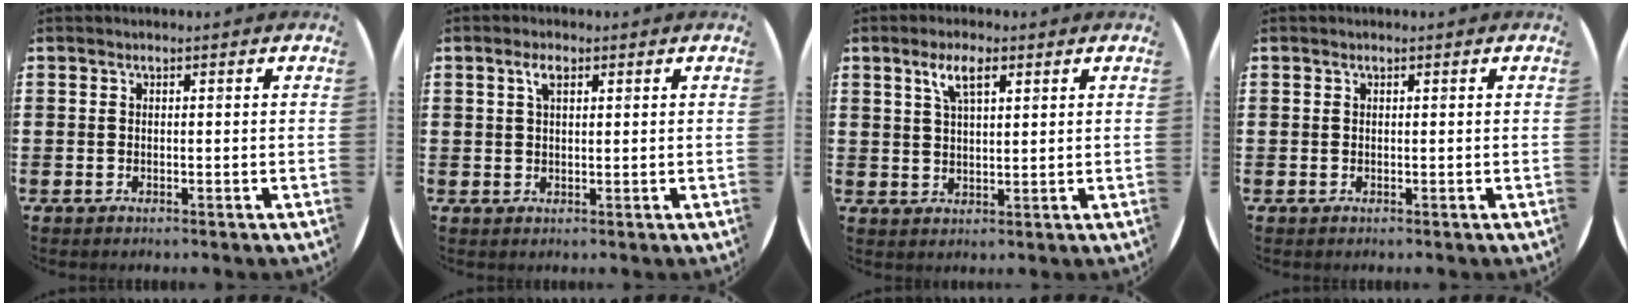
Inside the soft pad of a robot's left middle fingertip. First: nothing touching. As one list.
[{"total": 2.6, "force": [1.4, 0.9, 1.9], "torque": [-0.043, 0.007, 0.023]}, {"total": 4.4, "force": [2.6, 1.5, 3.2], "torque": [-0.065, 0.006, 0.043]}, {"total": 0.0}]